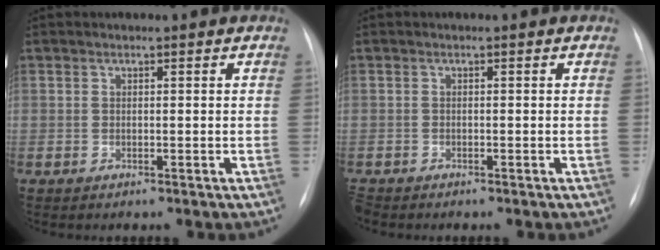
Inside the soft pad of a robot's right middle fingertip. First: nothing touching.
{"total": 1.3, "force": [-1.2, 0.4, 0.2], "torque": [-0.006, -0.004, -0.019]}